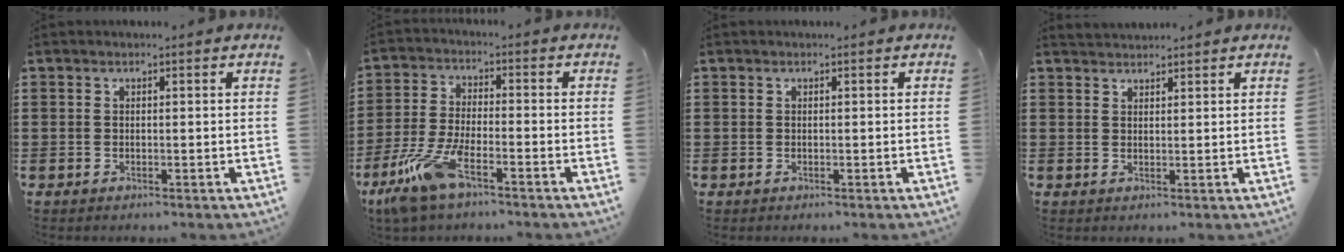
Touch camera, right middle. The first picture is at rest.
{"total": 8.8, "force": [-5.5, 2.3, 6.5], "torque": [-0.161, -0.016, -0.110]}
{"total": 0.0}
{"total": 1.7, "force": [1.7, 0.4, -0.1], "torque": [-0.003, 0.004, 0.033]}